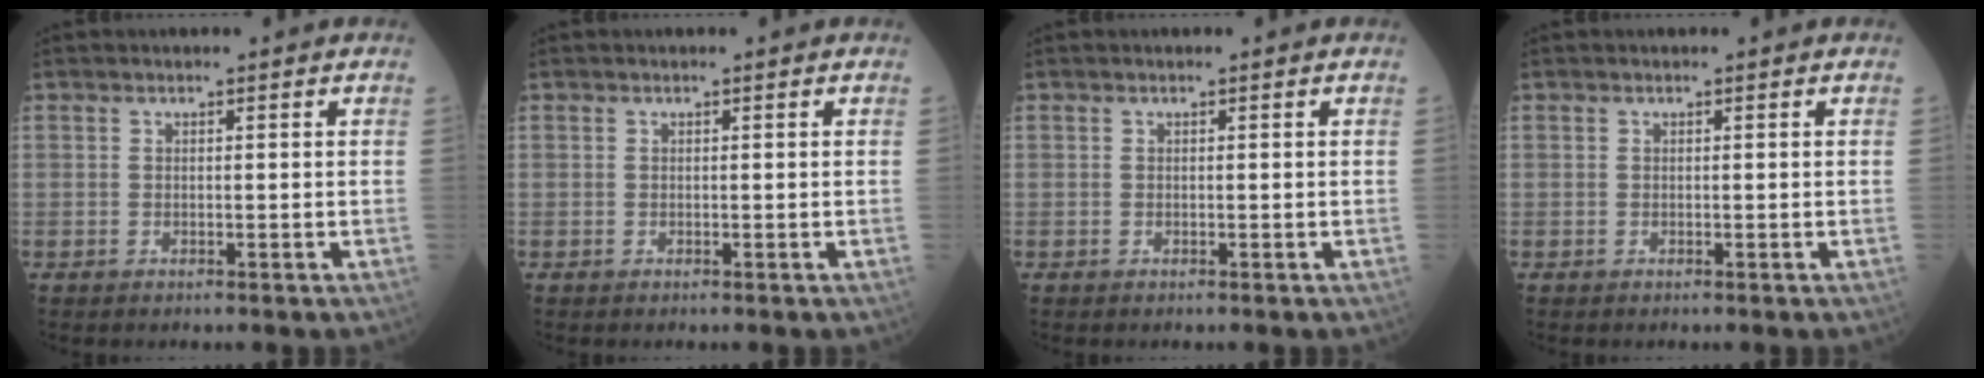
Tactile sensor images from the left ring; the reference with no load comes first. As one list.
[{"total": 0.0}, {"total": 0.0}, {"total": 0.0}]